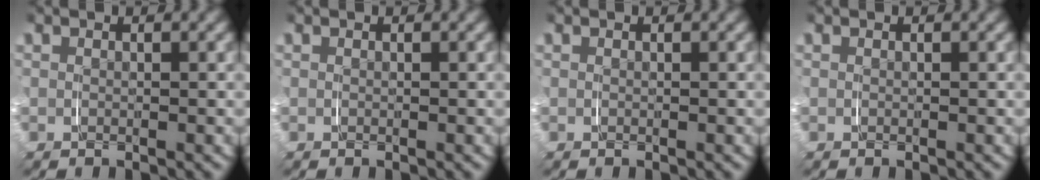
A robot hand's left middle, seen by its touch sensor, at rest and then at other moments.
{"total": 0.0}
{"total": 0.0}
{"total": 0.0}